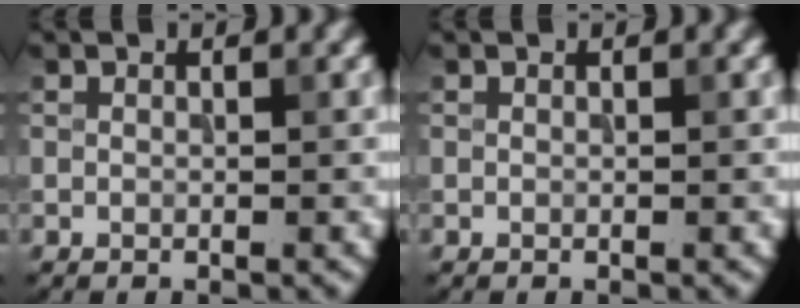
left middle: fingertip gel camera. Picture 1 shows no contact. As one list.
[{"total": 0.0}]